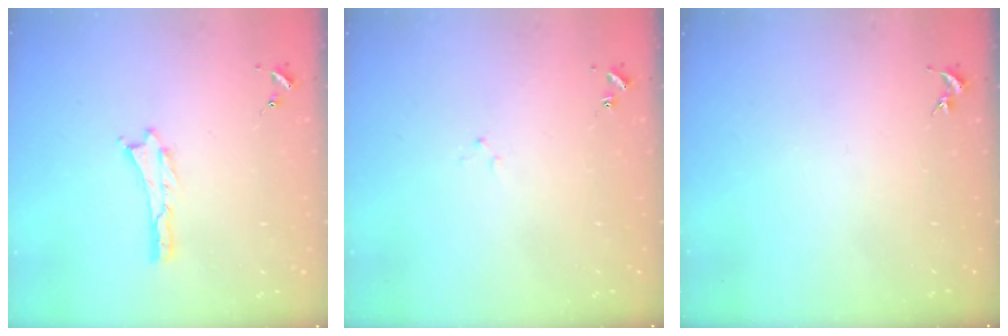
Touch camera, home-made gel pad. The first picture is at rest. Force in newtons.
{"total": 1.4, "press": 1.4, "slide": 0.2}
{"total": 0.0}